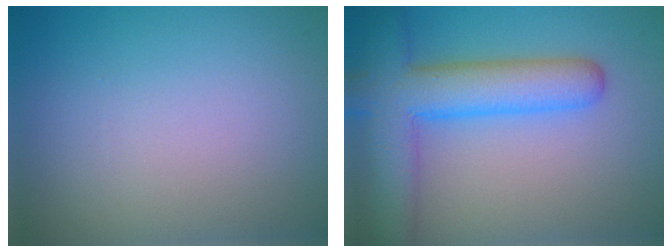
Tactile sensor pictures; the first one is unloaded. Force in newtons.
{"total": 6.5, "press": 6.5, "slide": 0.3}